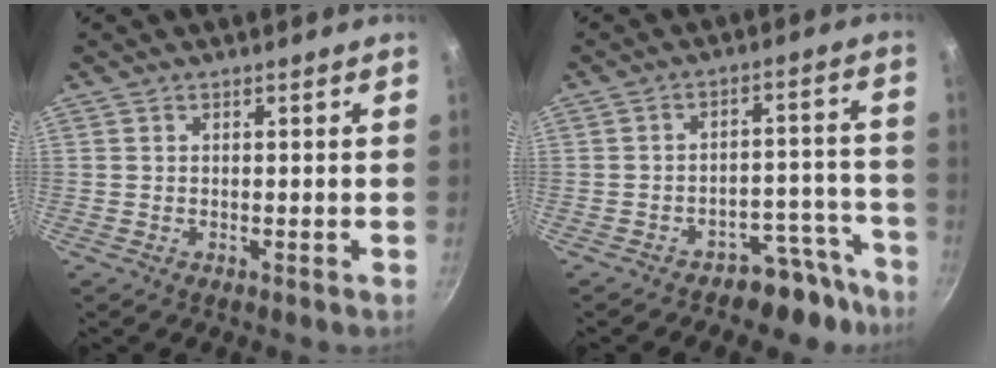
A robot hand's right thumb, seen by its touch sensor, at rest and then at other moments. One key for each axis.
{"total": 8.9, "fx": -7.0, "fy": 5.0, "fz": 2.1, "tx": 0.057, "ty": 0.088, "tz": -0.089}